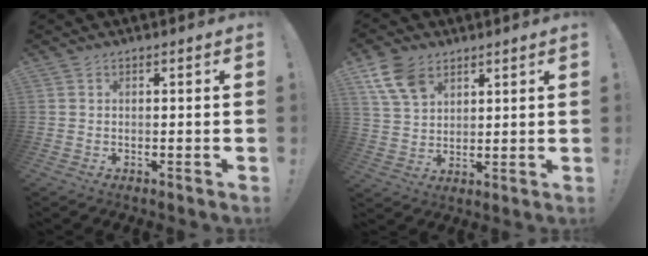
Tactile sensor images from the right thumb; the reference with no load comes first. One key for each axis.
{"total": 10.9, "fx": 6.3, "fy": 7.3, "fz": 5.1, "tx": -0.092, "ty": -0.024, "tz": 0.127}